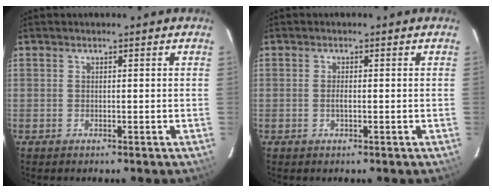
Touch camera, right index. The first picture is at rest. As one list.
[{"total": 1.0, "force": [-0.2, 0.0, 0.9], "torque": [-0.020, 0.000, -0.006]}]